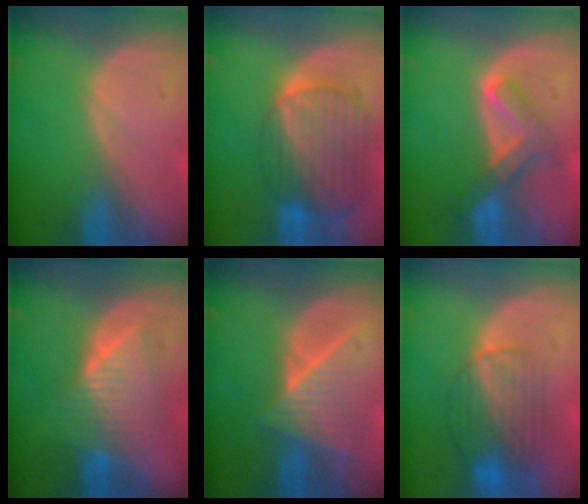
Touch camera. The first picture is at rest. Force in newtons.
{"total": 10.4, "press": 8.8, "slide": 5.5}
{"total": 6.6, "press": 5.7, "slide": 3.2}
{"total": 6.4, "press": 6.4, "slide": 0.3}
{"total": 7.7, "press": 7.3, "slide": 2.5}
{"total": 8.3, "press": 7.2, "slide": 4.1}